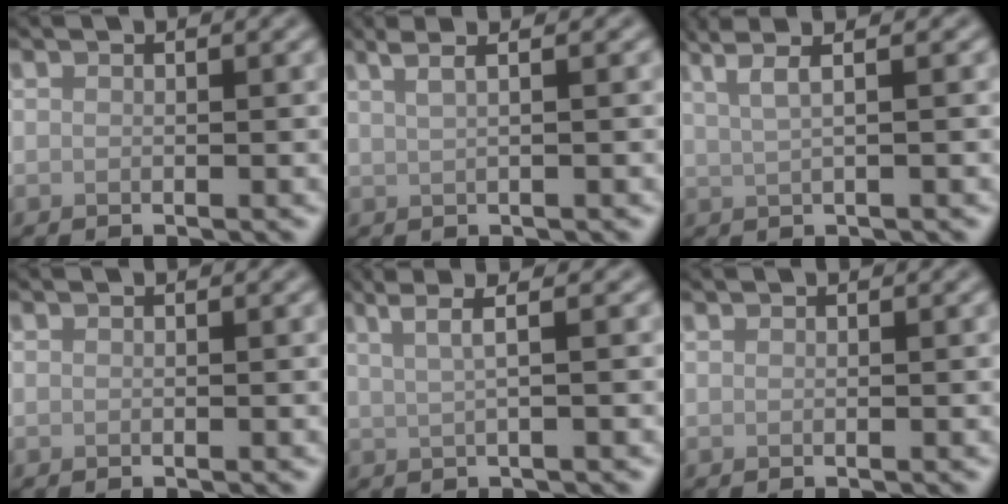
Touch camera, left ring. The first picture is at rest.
{"total": 4.5, "force": [2.5, 2.1, 3.0], "torque": [-0.029, 0.031, 0.009]}
{"total": 4.7, "force": [2.7, 1.8, 3.4], "torque": [-0.045, 0.026, 0.018]}
{"total": 0.0}
{"total": 3.9, "force": [2.0, 1.3, 3.1], "torque": [-0.039, 0.011, 0.005]}
{"total": 0.0}